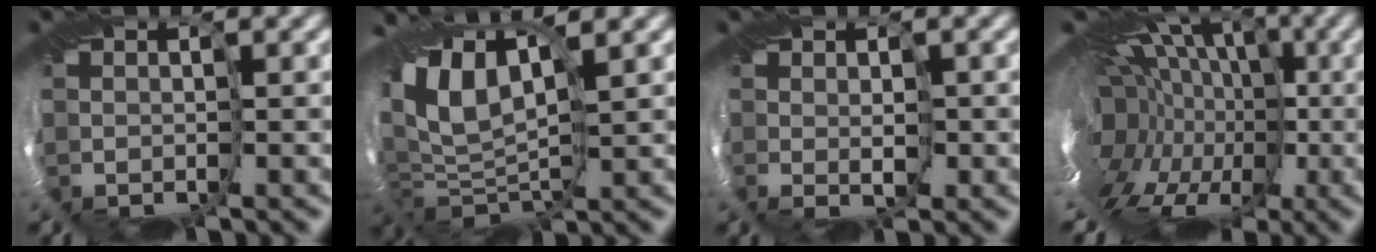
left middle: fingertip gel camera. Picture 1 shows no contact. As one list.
[{"total": 9.0, "force": [1.9, 4.6, 7.5], "torque": [-0.169, 0.002, 0.030]}, {"total": 0.0}, {"total": 17.3, "force": [-3.6, 12.9, 11.0], "torque": [-0.145, -0.019, -0.084]}]